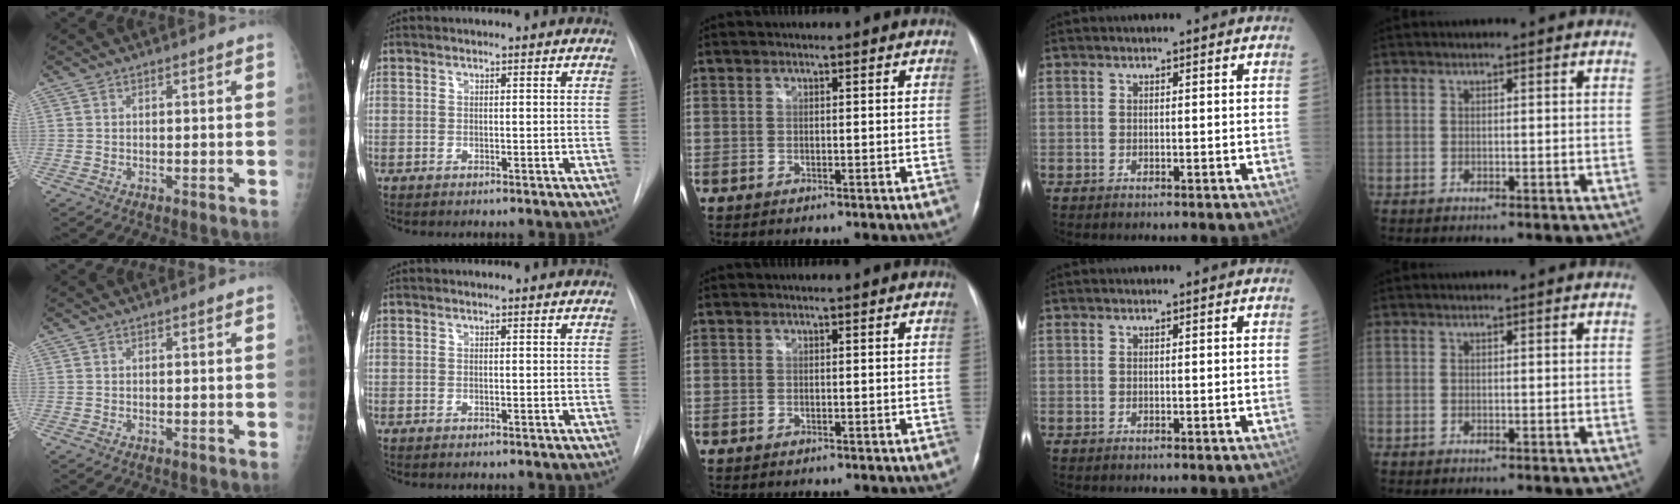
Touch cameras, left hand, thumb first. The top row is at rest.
{}